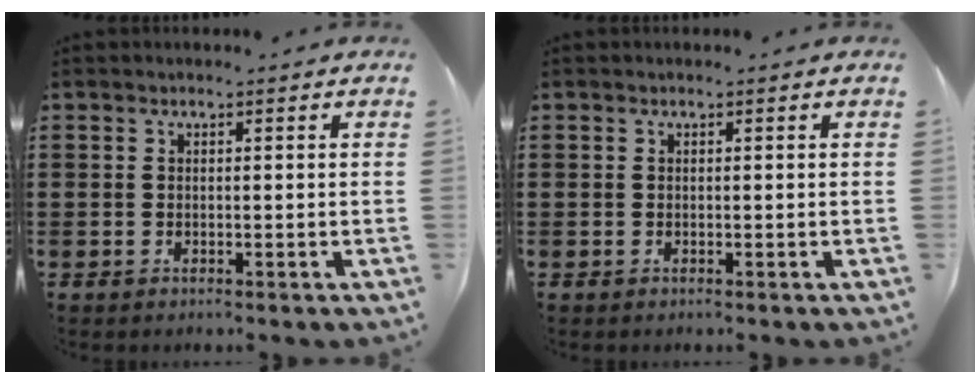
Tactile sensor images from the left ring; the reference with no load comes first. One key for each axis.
{"total": 0.0}